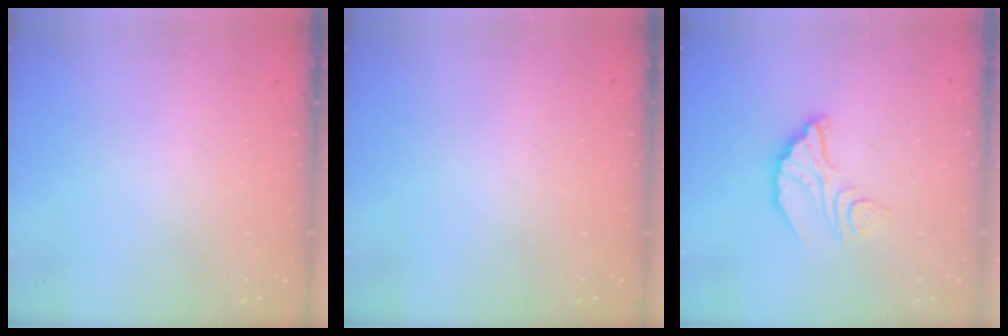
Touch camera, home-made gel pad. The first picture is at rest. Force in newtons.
{"total": 0.0}
{"total": 8.1, "press": 8.1, "slide": 0.7}